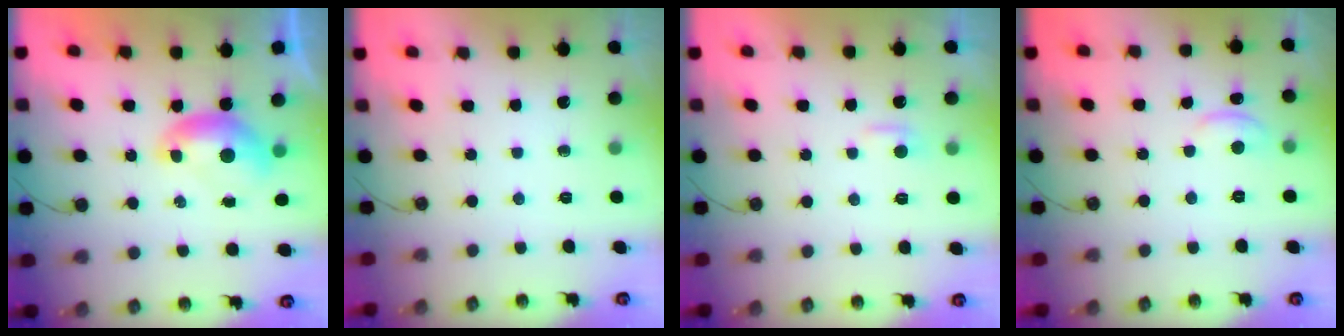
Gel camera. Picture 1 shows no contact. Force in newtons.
{"total": 0.0}
{"total": 2.4, "press": 2.3, "slide": 0.3}
{"total": 1.5, "press": 1.3, "slide": 0.6}